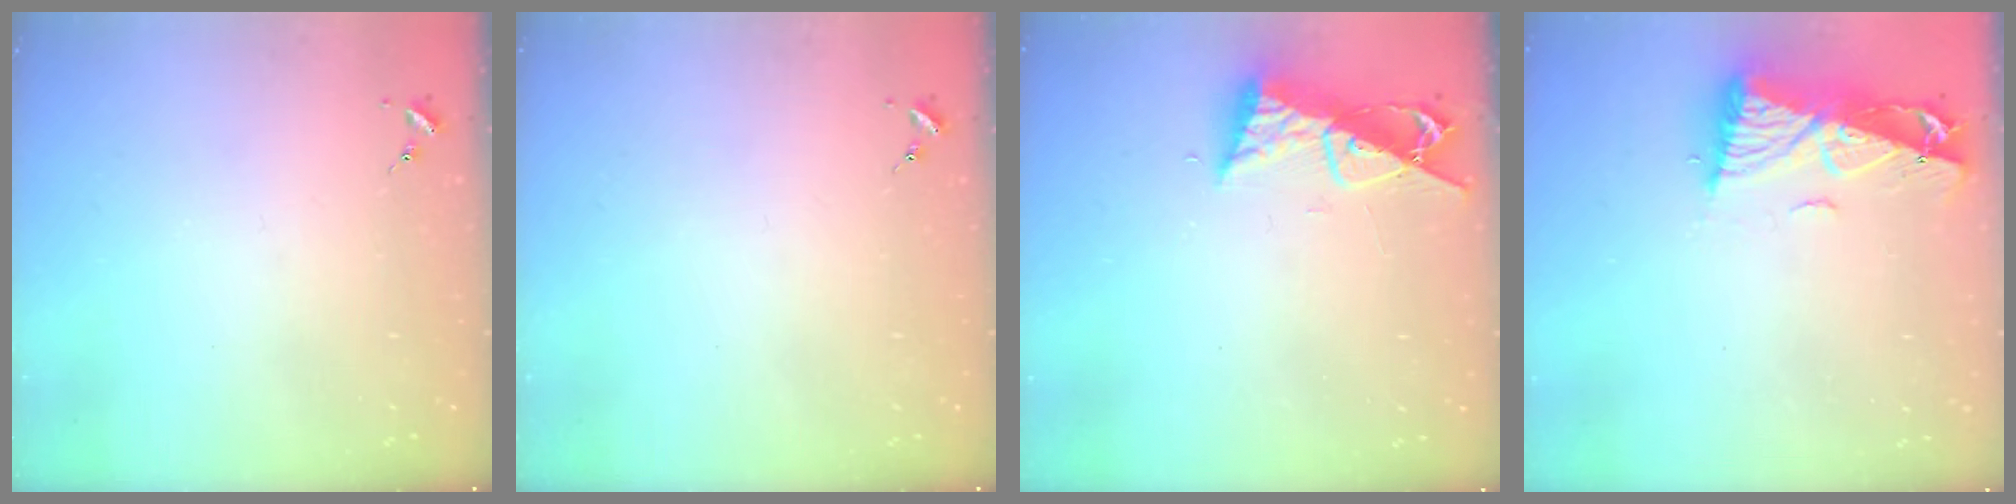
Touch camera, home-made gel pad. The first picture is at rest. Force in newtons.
{"total": 0.0}
{"total": 9.8, "press": 9.8, "slide": 0.8}
{"total": 10.9, "press": 10.9, "slide": 1.2}